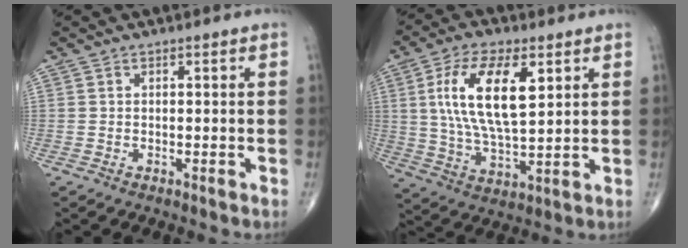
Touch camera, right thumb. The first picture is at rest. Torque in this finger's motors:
{"motor_torque": [-0.53, 1.50, 1.12, 0.51, 0.14]}